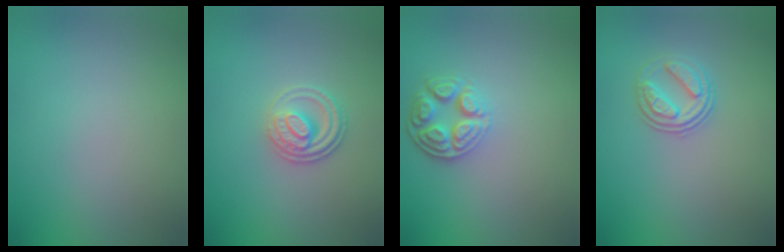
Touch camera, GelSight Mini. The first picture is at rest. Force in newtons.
{"total": 2.8, "press": 2.6, "slide": 1.0}
{"total": 3.9, "press": 3.1, "slide": 2.4}
{"total": 2.8, "press": 2.6, "slide": 1.2}